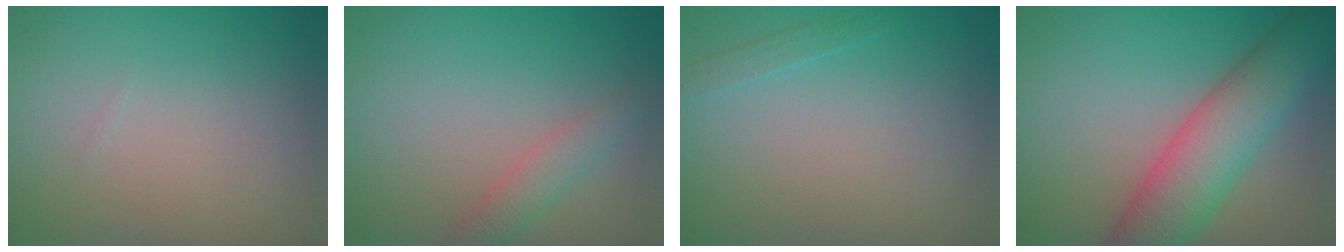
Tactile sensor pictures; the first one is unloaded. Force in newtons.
{"total": 2.2, "press": 2.2, "slide": 0.1}
{"total": 0.9, "press": 0.9, "slide": 0.1}
{"total": 7.9, "press": 7.9, "slide": 0.3}